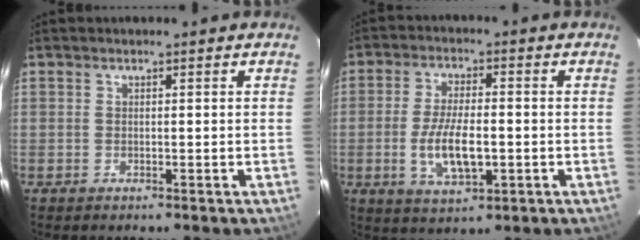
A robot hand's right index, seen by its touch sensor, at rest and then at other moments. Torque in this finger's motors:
{"motor_torque": [0.21, 0.05, 0.30, 0.10]}